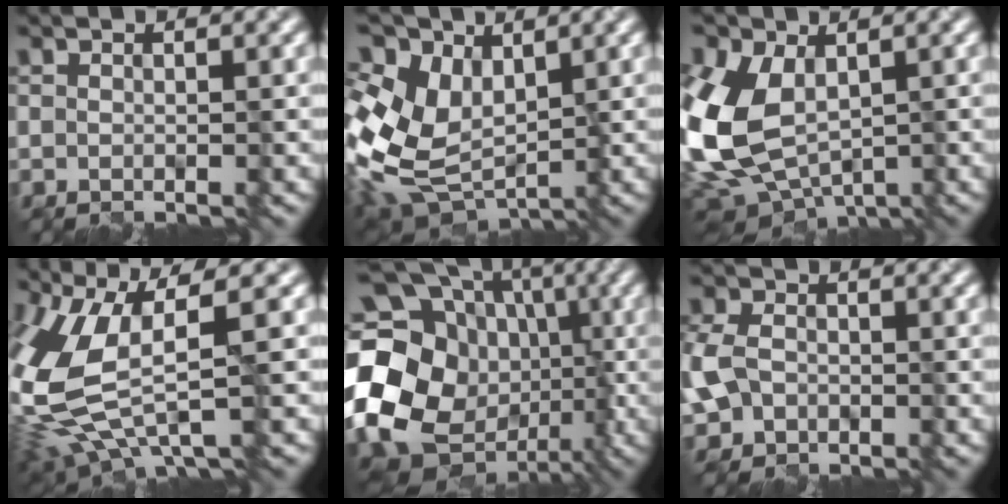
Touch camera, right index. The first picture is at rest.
{"total": 10.3, "force": [1.8, 7.3, 7.1], "torque": [-0.173, 0.013, 0.052]}
{"total": 10.6, "force": [-0.4, 7.2, 7.8], "torque": [-0.200, -0.015, -0.004]}
{"total": 9.0, "force": [-0.6, 3.7, 8.1], "torque": [-0.201, -0.020, -0.004]}
{"total": 22.9, "force": [-2.5, 19.2, 12.2], "torque": [-0.254, -0.006, -0.082]}
{"total": 6.3, "force": [-1.1, 4.9, 3.8], "torque": [-0.114, -0.007, -0.020]}